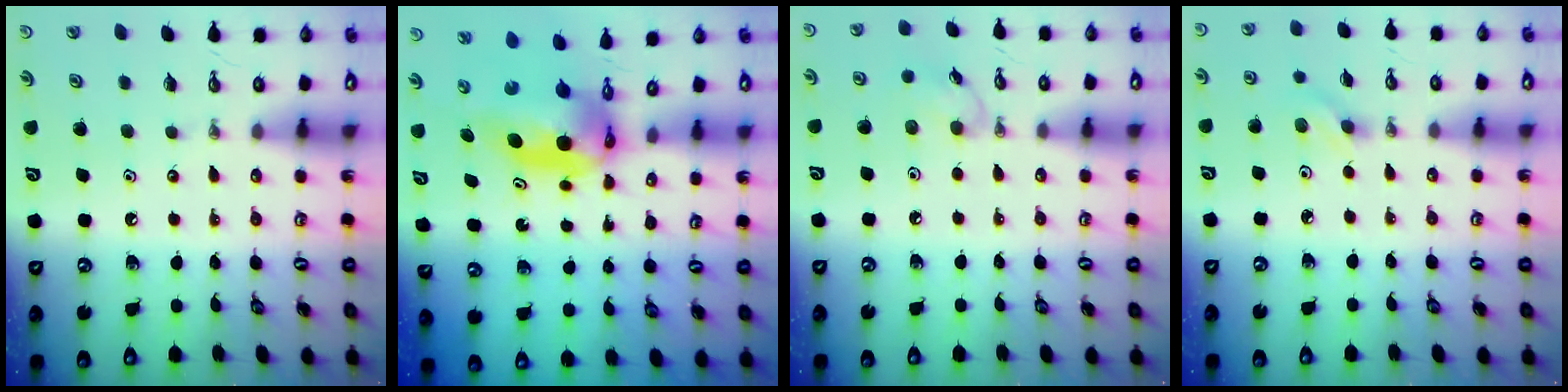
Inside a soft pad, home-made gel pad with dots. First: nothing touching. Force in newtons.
{"total": 6.0, "press": 5.9, "slide": 1.1}
{"total": 6.3, "press": 6.2, "slide": 1.0}
{"total": 3.8, "press": 3.4, "slide": 1.6}